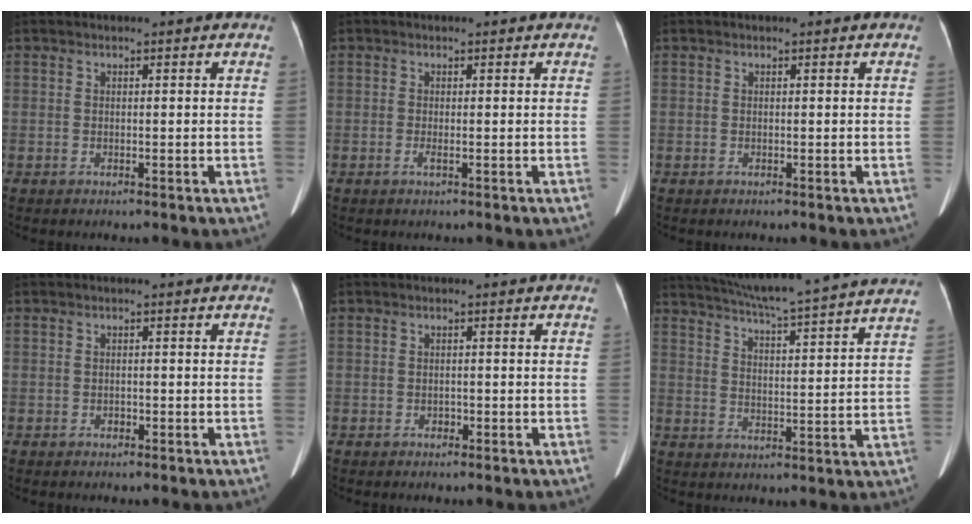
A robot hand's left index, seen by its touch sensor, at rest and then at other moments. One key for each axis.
{"total": 1.0, "fx": -0.2, "fy": 0.0, "fz": 1.0, "tx": -0.022, "ty": -0.002, "tz": -0.004}
{"total": 0.0}
{"total": 0.7, "fx": -0.5, "fy": 0.4, "fz": 0.2, "tx": -0.003, "ty": -0.001, "tz": -0.008}
{"total": 0.7, "fx": -0.5, "fy": 0.4, "fz": 0.2, "tx": -0.002, "ty": -0.001, "tz": -0.008}
{"total": 24.7, "fx": 22.3, "fy": -0.4, "fz": 10.5, "tx": -0.177, "ty": -0.028, "tz": 0.292}